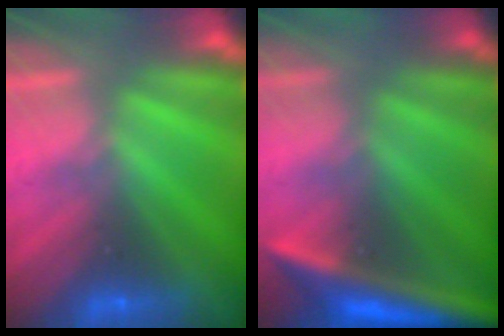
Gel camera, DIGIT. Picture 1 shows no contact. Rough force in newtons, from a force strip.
{"total": 5.8}